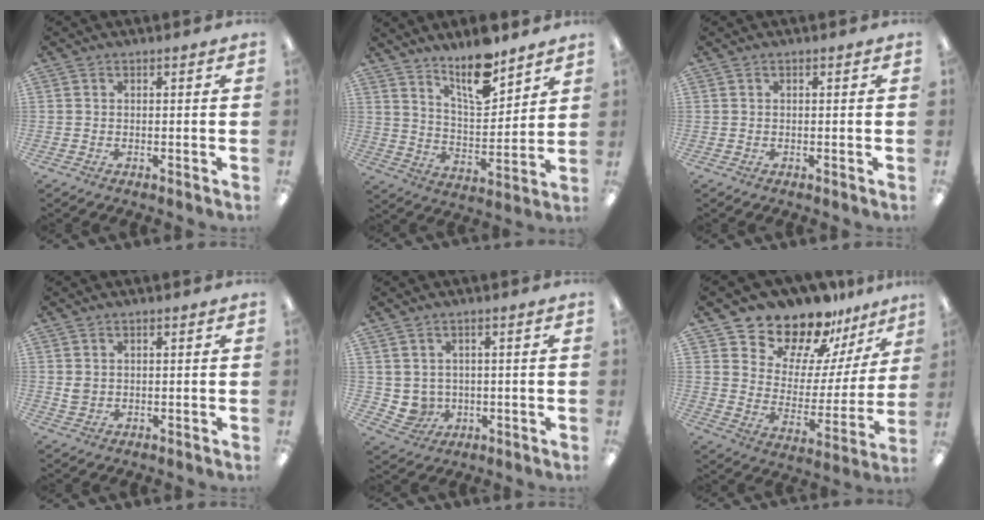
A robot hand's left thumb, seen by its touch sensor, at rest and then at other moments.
{"total": 13.3, "force": [10.5, 4.2, 7.1], "torque": [-0.103, -0.069, 0.179]}
{"total": 0.0}
{"total": 2.1, "force": [0.9, 1.7, 1.0], "torque": [-0.013, 0.001, 0.013]}
{"total": 4.2, "force": [1.5, 3.9, 0.8], "torque": [-0.019, -0.002, 0.031]}
{"total": 15.9, "force": [14.2, 6.5, 2.6], "torque": [-0.061, -0.133, 0.256]}